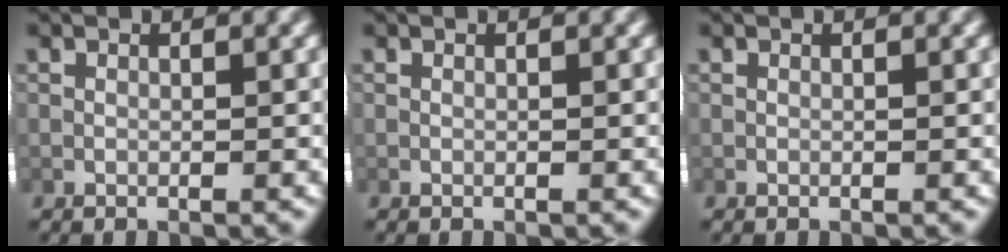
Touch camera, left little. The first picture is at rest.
{"total": 0.0}
{"total": 0.0}